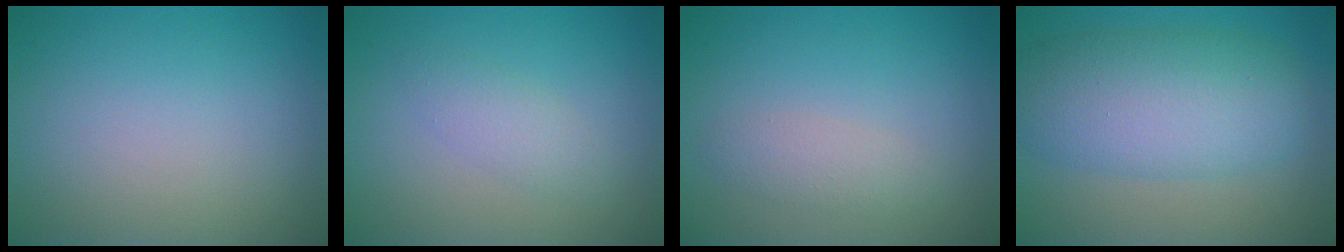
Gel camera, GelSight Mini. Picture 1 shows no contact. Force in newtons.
{"total": 1.8, "press": 1.8, "slide": 0.1}
{"total": 1.7, "press": 1.7, "slide": 0.0}
{"total": 8.0, "press": 8.0, "slide": 0.1}